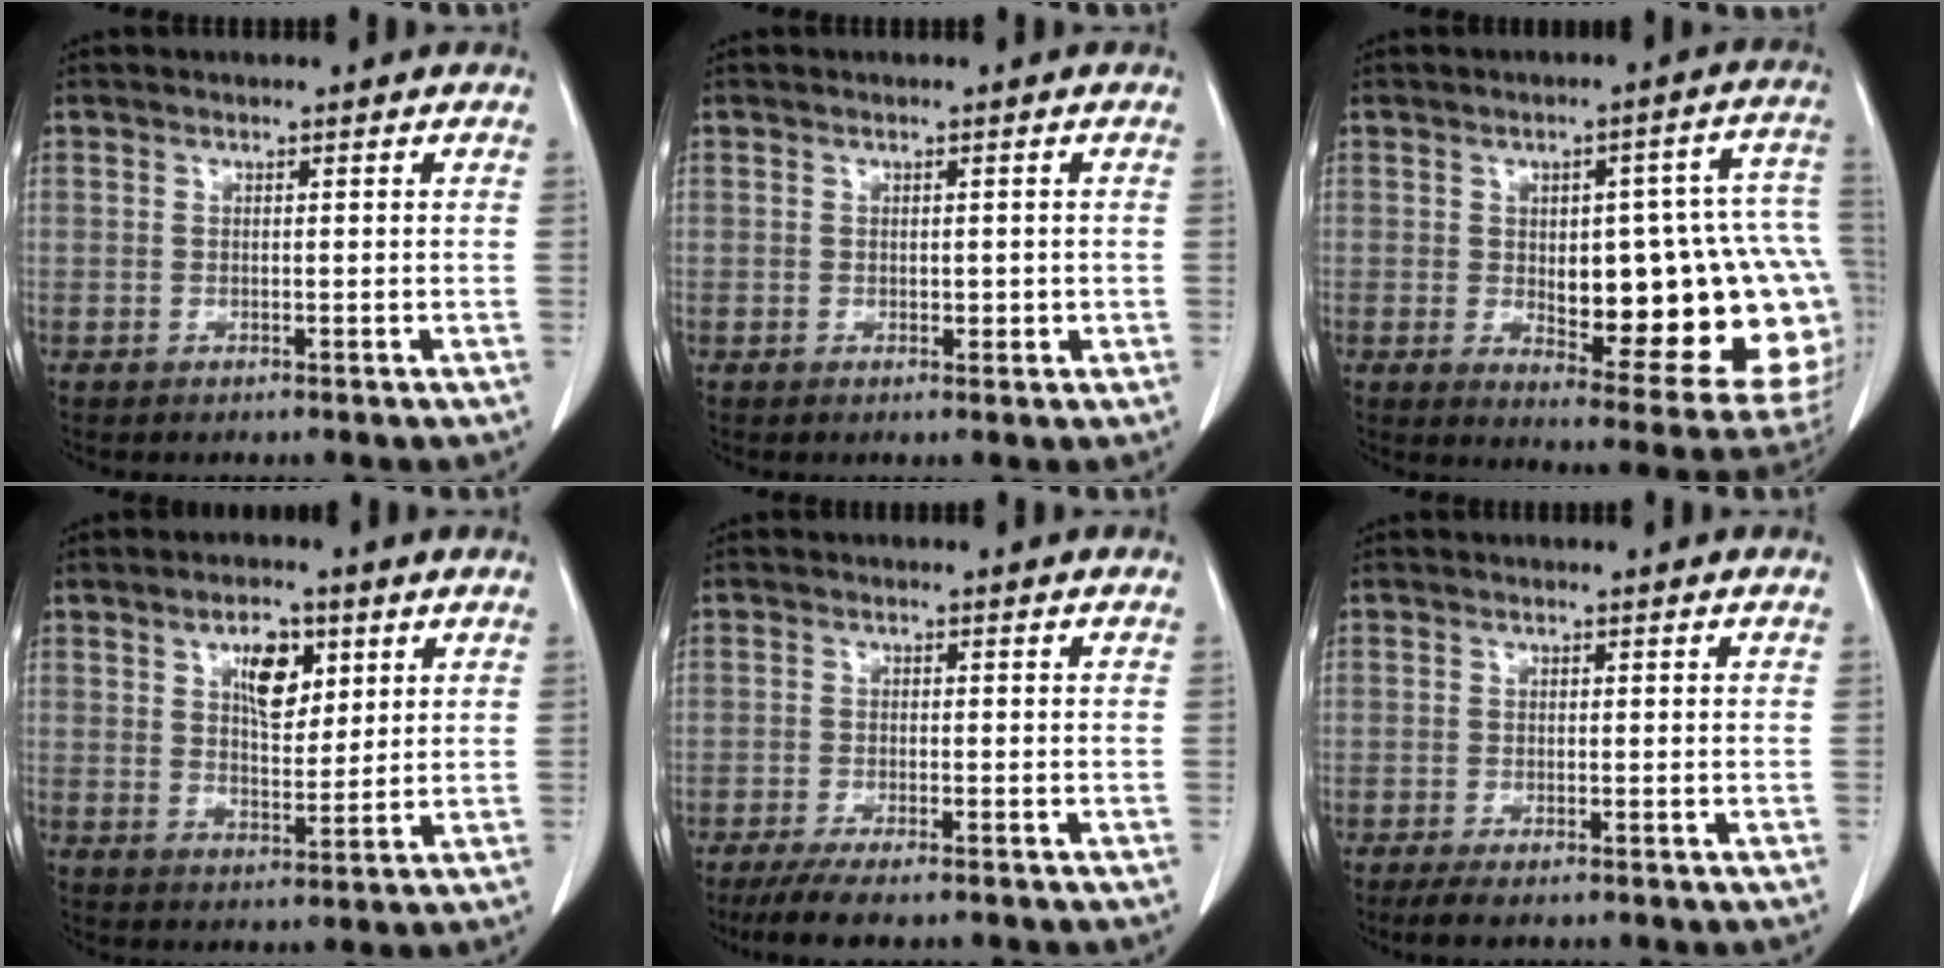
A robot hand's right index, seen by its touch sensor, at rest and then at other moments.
{"total": 1.3, "force": [-0.3, 0.8, 1.0], "torque": [-0.008, 0.000, -0.002]}
{"total": 24.3, "force": [-2.2, 7.2, 23.2], "torque": [-0.214, 0.028, 0.001]}
{"total": 6.8, "force": [2.9, 3.2, 5.2], "torque": [-0.090, 0.004, 0.053]}
{"total": 8.1, "force": [-6.7, 1.3, 4.4], "torque": [-0.065, -0.015, -0.104]}
{"total": 3.8, "force": [-3.0, 0.9, 2.2], "torque": [-0.037, -0.010, -0.042]}